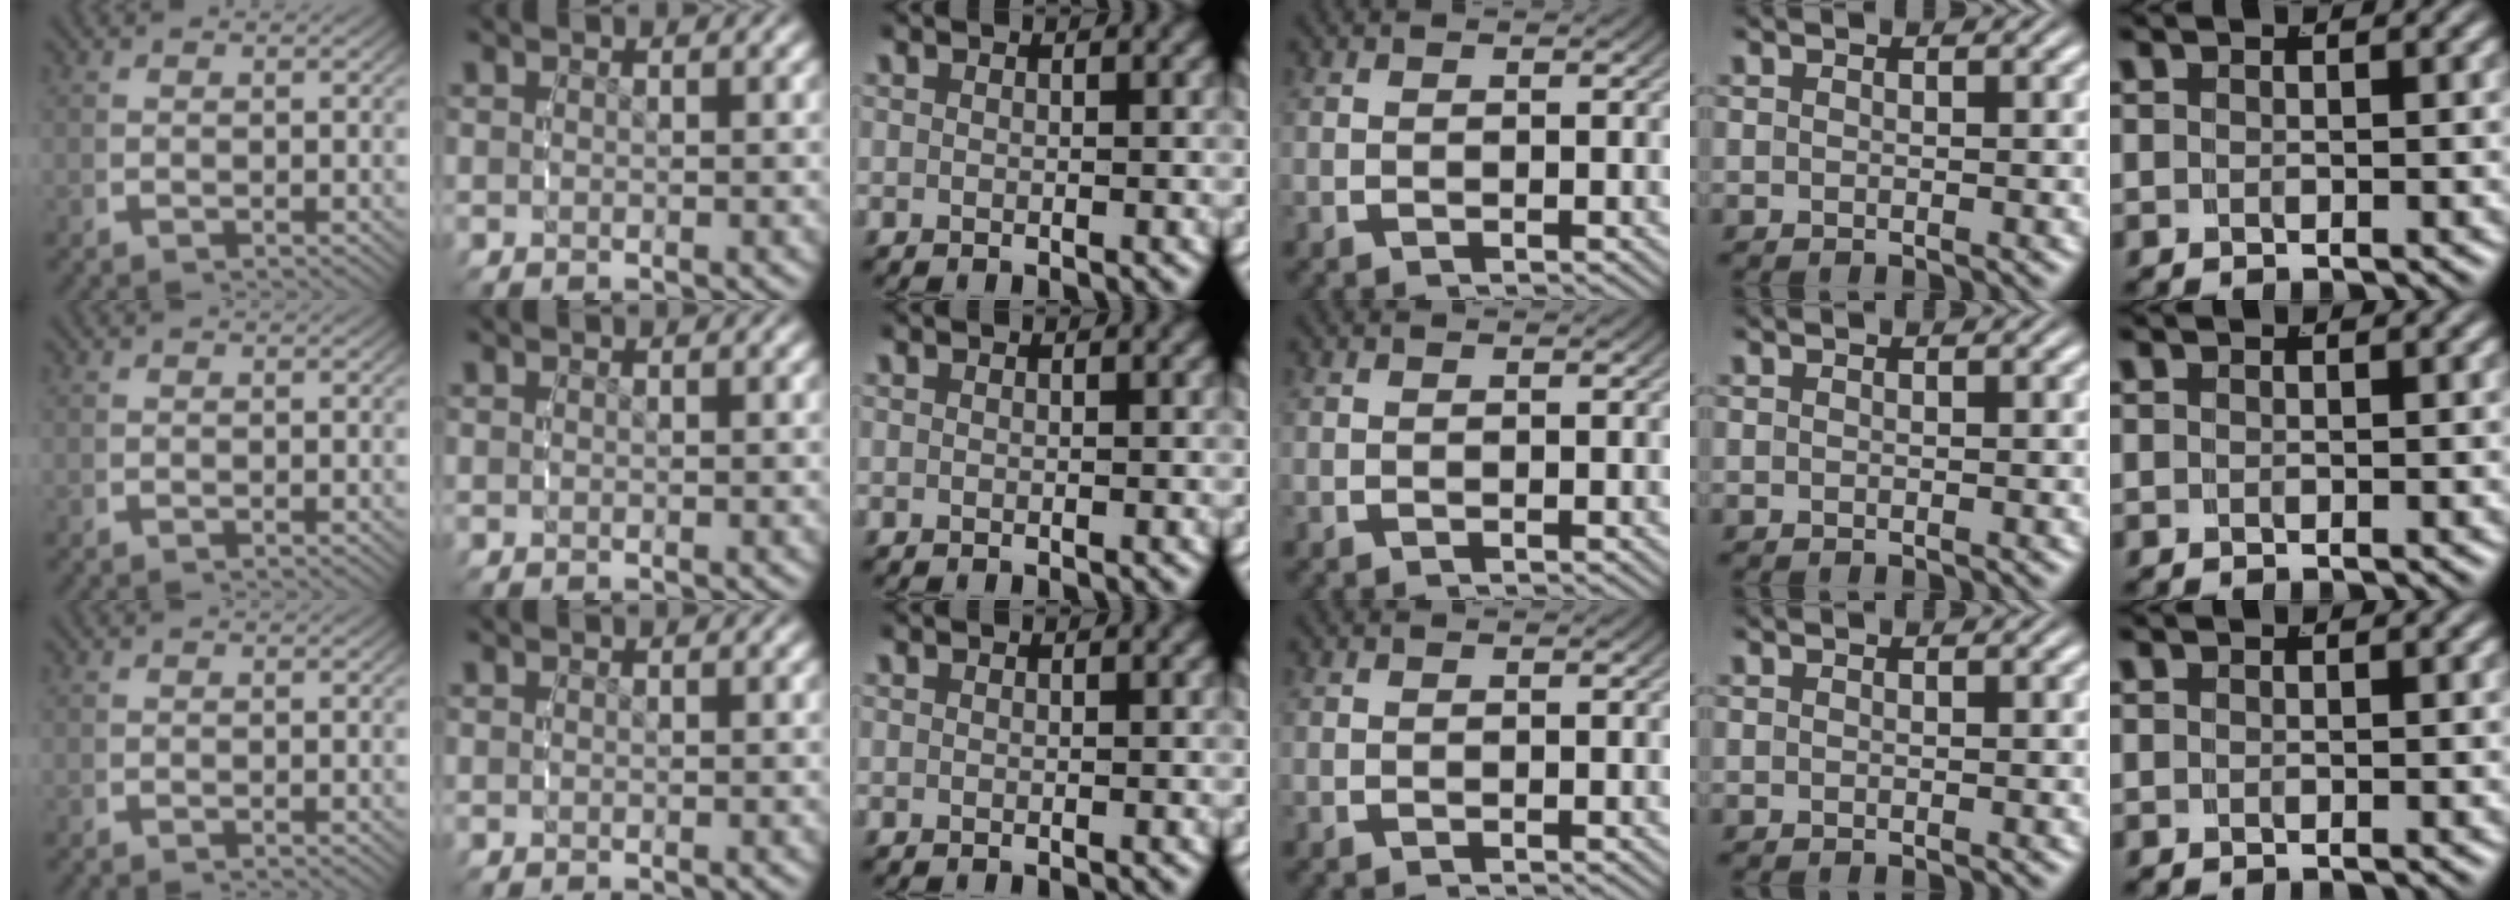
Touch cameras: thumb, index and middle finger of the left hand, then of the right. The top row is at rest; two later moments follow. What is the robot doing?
{"motion": "reach", "object": "napkin"}